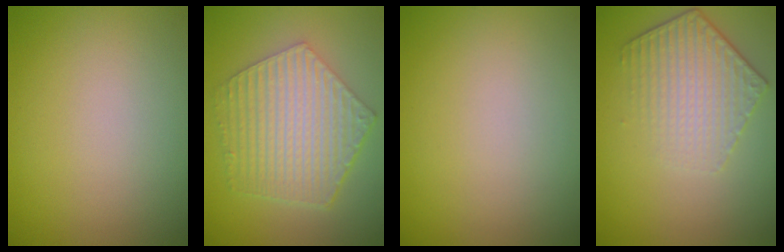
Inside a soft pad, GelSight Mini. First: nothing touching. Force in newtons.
{"total": 6.7, "press": 4.9, "slide": 4.6}
{"total": 0.0}
{"total": 4.3, "press": 3.2, "slide": 2.9}